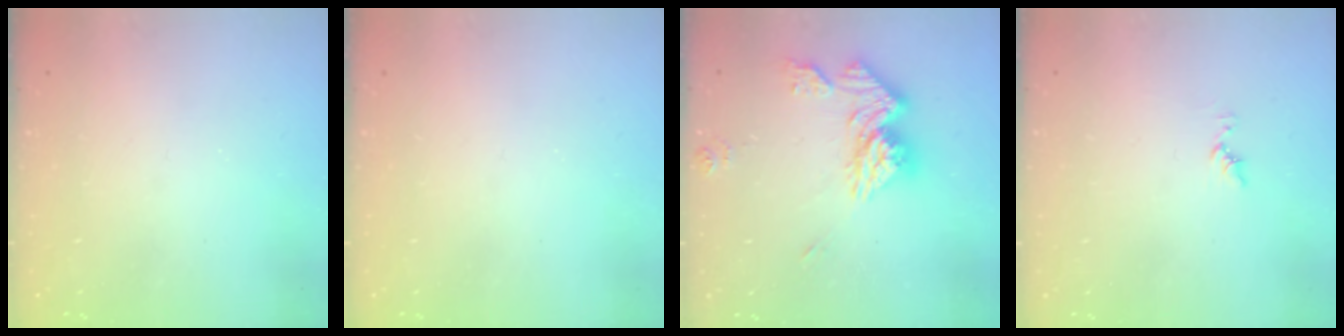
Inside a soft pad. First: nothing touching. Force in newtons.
{"total": 0.0}
{"total": 14.8, "press": 14.7, "slide": 1.6}
{"total": 5.6, "press": 5.6, "slide": 0.5}